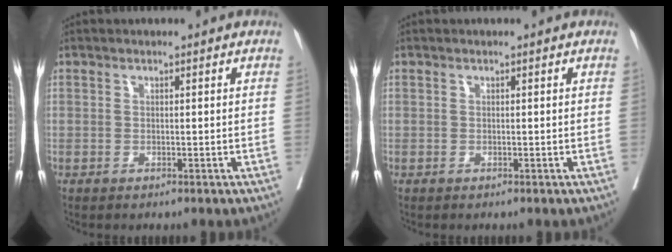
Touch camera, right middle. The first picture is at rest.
{"total": 0.0}